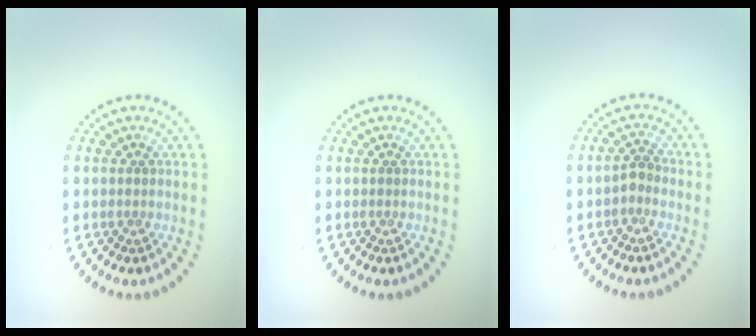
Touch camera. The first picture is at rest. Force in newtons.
{"total": 0.0}
{"total": 1.2, "press": 1.0, "slide": 0.6}